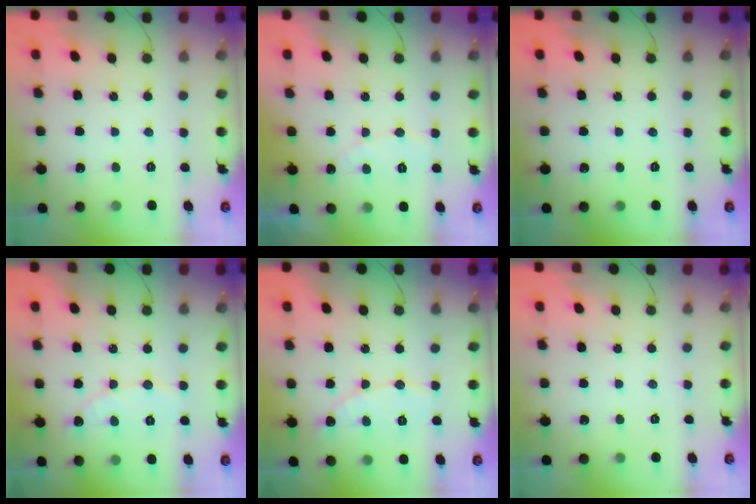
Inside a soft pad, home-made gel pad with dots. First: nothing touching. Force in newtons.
{"total": 5.3, "press": 5.3, "slide": 0.2}
{"total": 0.0}
{"total": 7.0, "press": 7.0, "slide": 0.7}
{"total": 7.9, "press": 7.9, "slide": 0.8}
{"total": 0.0}